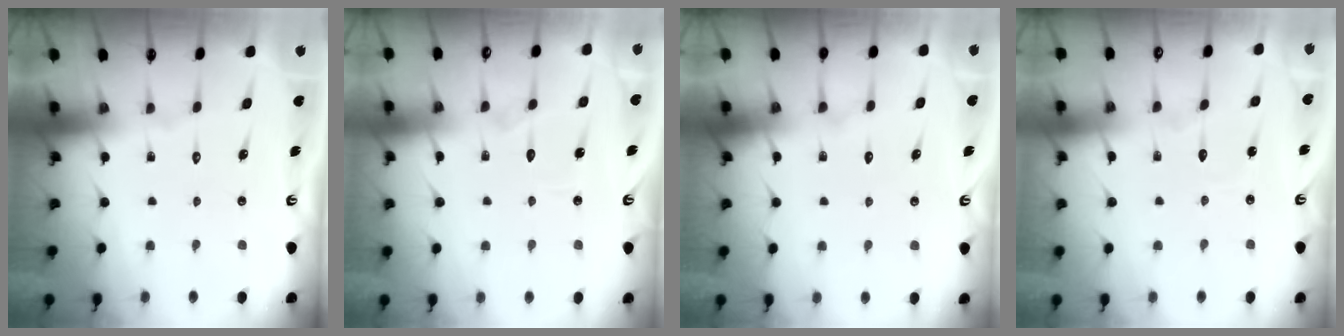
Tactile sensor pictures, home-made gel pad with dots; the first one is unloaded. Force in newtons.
{"total": 3.7, "press": 3.7, "slide": 0.3}
{"total": 5.7, "press": 5.7, "slide": 0.7}
{"total": 3.8, "press": 3.8, "slide": 0.2}